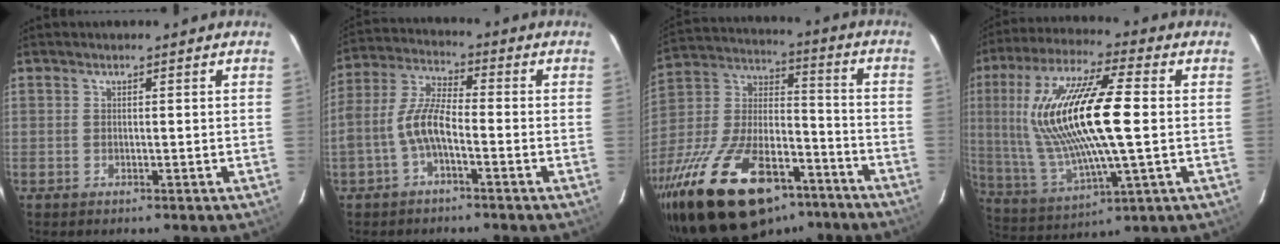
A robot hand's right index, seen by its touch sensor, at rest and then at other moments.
{"total": 7.2, "force": [-2.9, 2.5, 6.1], "torque": [-0.137, 0.015, -0.059]}
{"total": 29.6, "force": [-19.0, 13.3, 18.4], "torque": [-0.359, -0.008, -0.299]}
{"total": 20.9, "force": [2.0, 4.8, 20.3], "torque": [-0.394, 0.003, 0.047]}